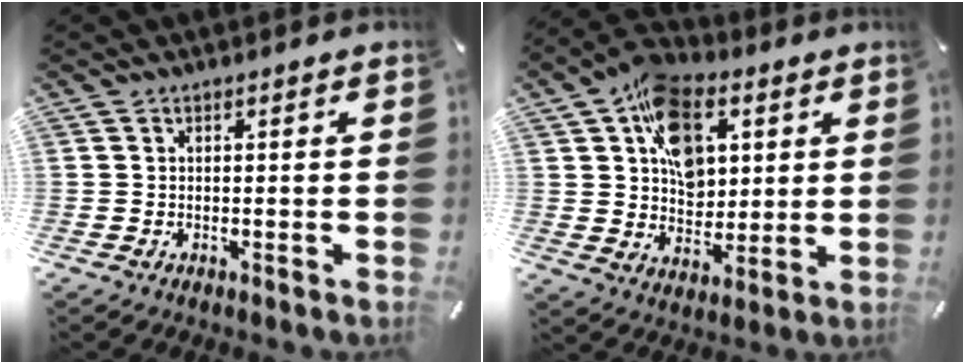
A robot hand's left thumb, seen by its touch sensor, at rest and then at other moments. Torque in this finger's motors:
{"motor_torque": [2.03, 2.98, 1.86, -0.90, 0.50]}